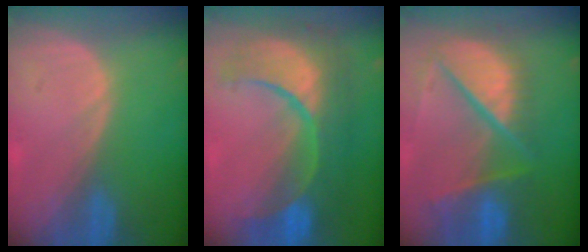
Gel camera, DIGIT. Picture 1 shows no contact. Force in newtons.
{"total": 12.5, "press": 12.4, "slide": 1.4}
{"total": 11.4, "press": 9.4, "slide": 6.4}